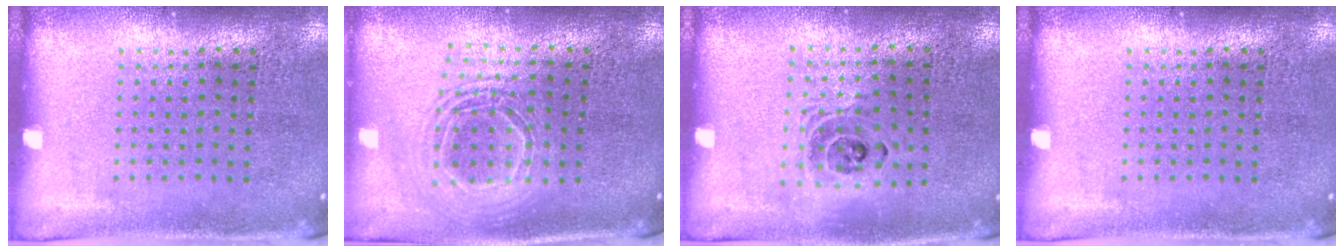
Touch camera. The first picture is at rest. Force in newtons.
{"total": 1.9, "press": 1.5, "slide": 1.1}
{"total": 1.3, "press": 1.2, "slide": 0.5}
{"total": 0.0}